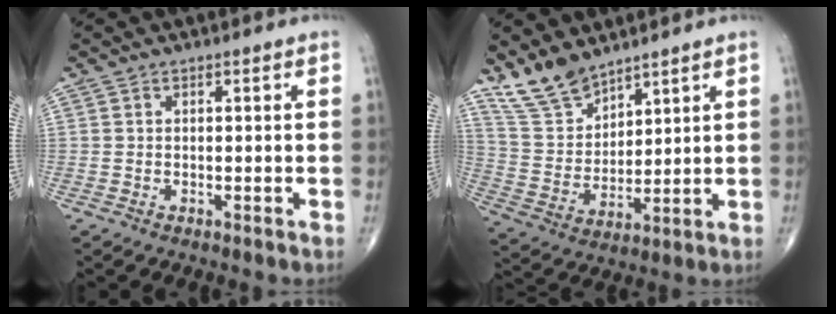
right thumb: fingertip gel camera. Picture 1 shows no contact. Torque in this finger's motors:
{"motor_torque": [-0.16, 0.37, 0.03, 0.07, 0.01]}